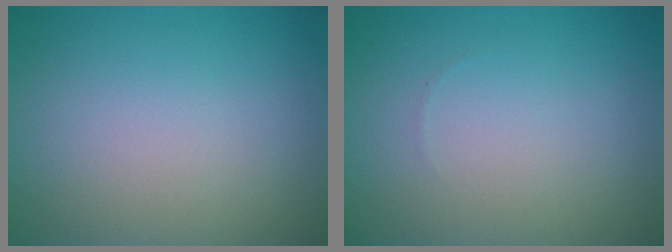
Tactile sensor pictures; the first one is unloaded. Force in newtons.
{"total": 0.0}